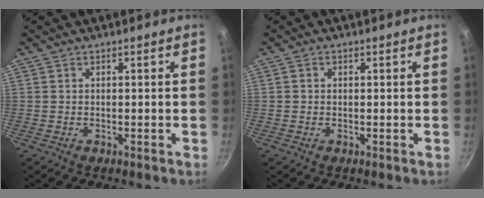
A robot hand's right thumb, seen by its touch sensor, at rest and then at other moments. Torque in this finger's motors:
{"motor_torque": [-0.12, -0.03, 0.13, -0.12, -0.07]}